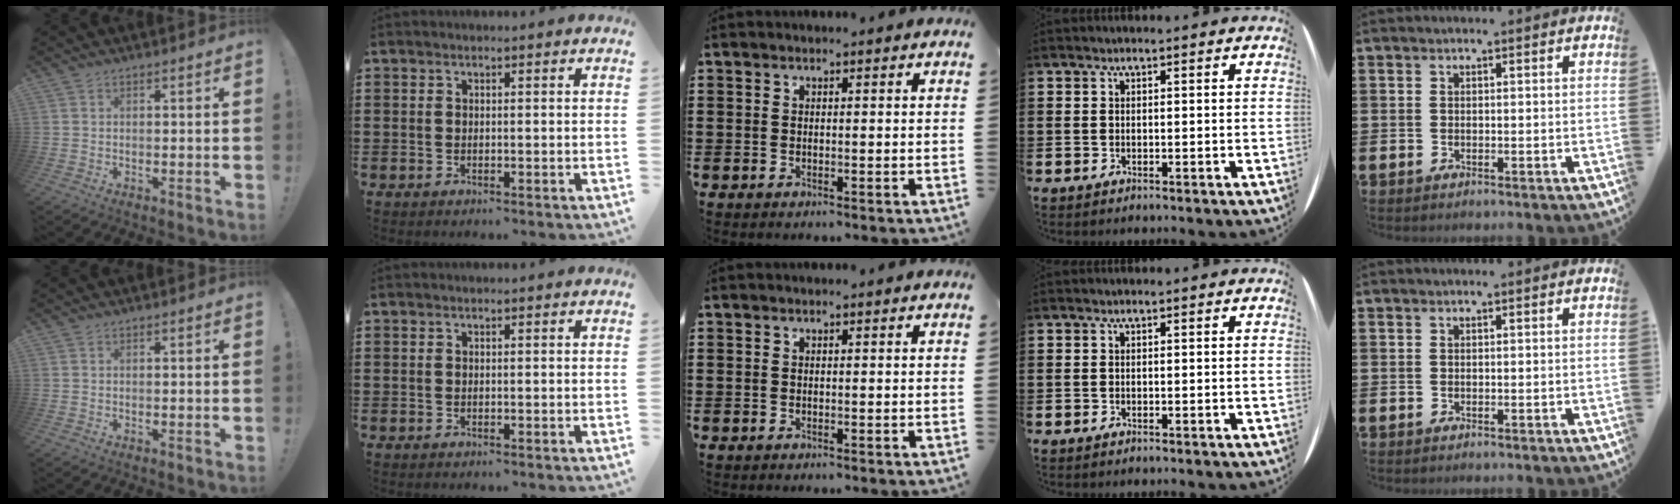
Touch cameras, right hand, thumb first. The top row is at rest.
{}